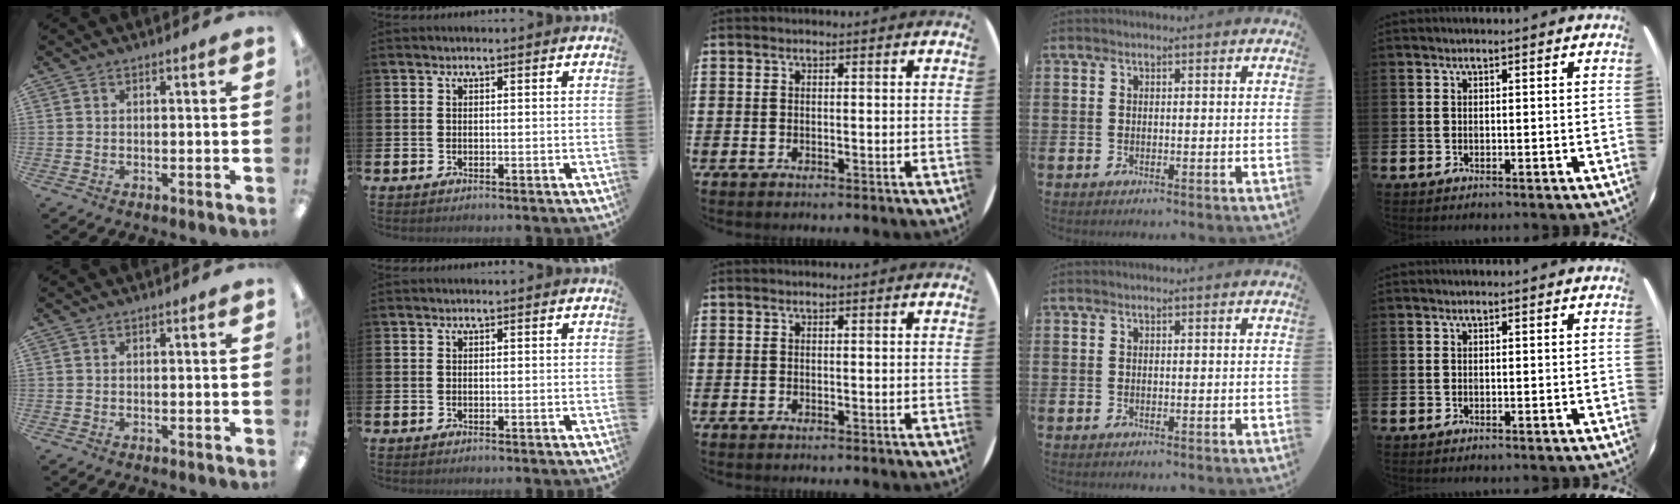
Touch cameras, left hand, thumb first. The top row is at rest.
{}